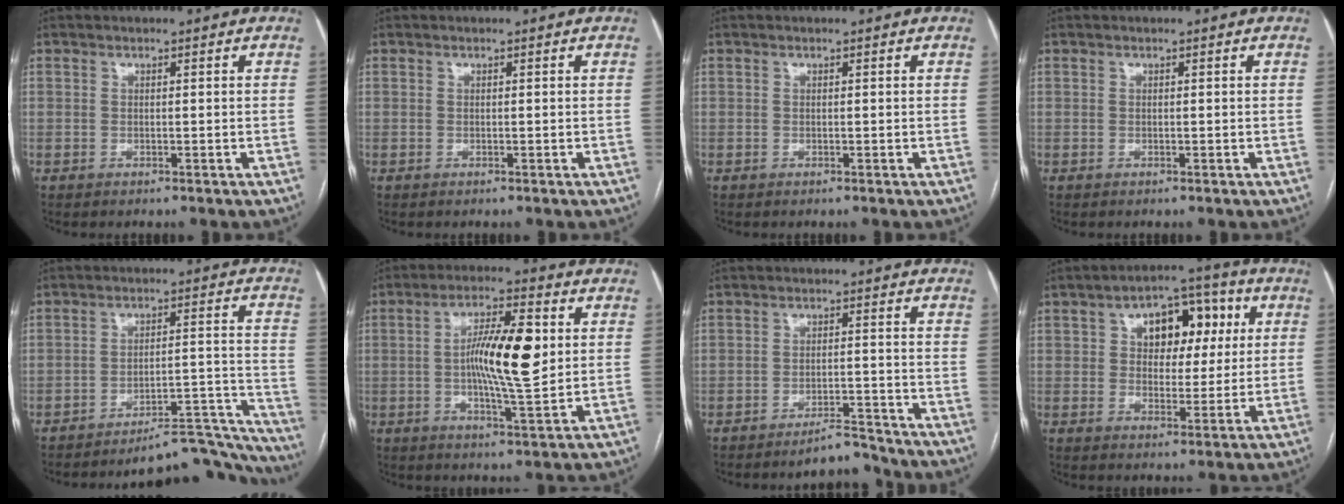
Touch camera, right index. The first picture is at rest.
{"total": 0.0}
{"total": 0.0}
{"total": 0.0}
{"total": 15.6, "force": [-15.3, 2.2, 2.1], "torque": [0.015, 0.061, -0.205]}
{"total": 11.6, "force": [1.0, 2.0, 11.3], "torque": [-0.199, 0.007, 0.014]}
{"total": 4.0, "force": [-3.9, 0.6, 0.9], "torque": [-0.006, -0.005, -0.064]}
{"total": 10.5, "force": [2.9, 6.3, 7.9], "torque": [-0.103, 0.035, 0.045]}